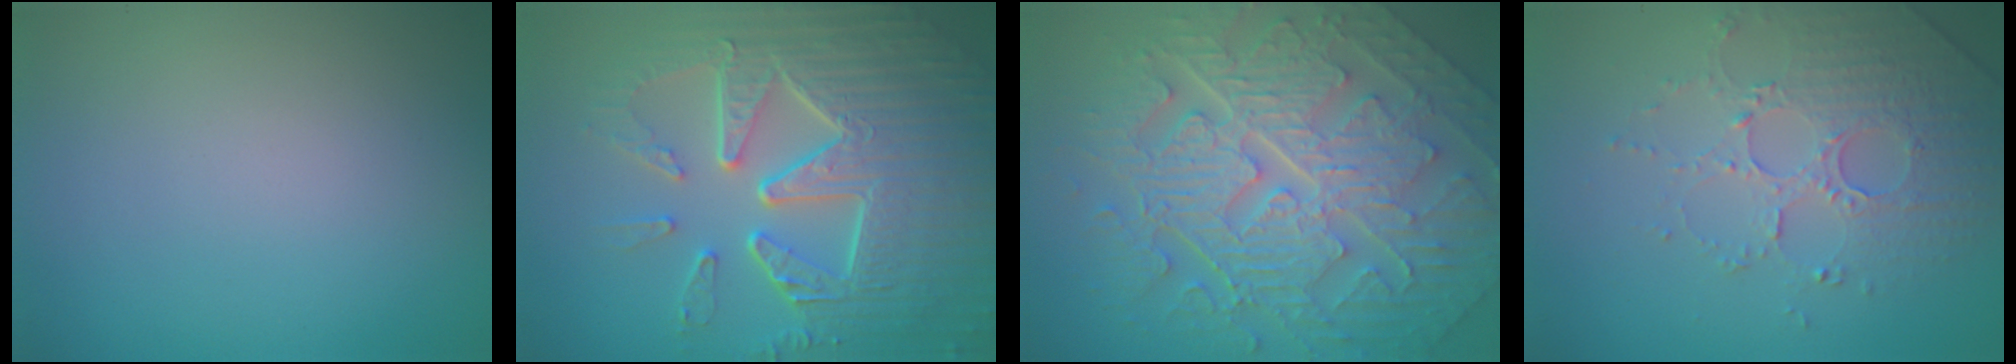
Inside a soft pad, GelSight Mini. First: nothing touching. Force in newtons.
{"total": 9.8, "press": 6.6, "slide": 7.2}
{"total": 11.4, "press": 7.8, "slide": 8.3}
{"total": 5.1, "press": 3.5, "slide": 3.7}